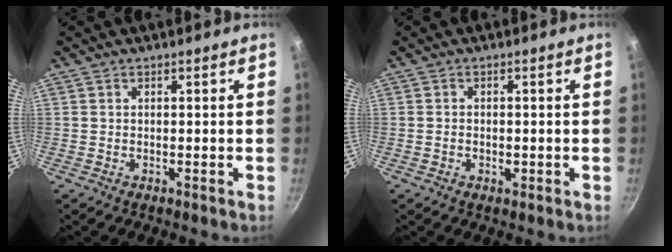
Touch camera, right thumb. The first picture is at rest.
{"total": 1.5, "force": [-0.4, 1.1, 0.9], "torque": [-0.013, 0.002, -0.007]}